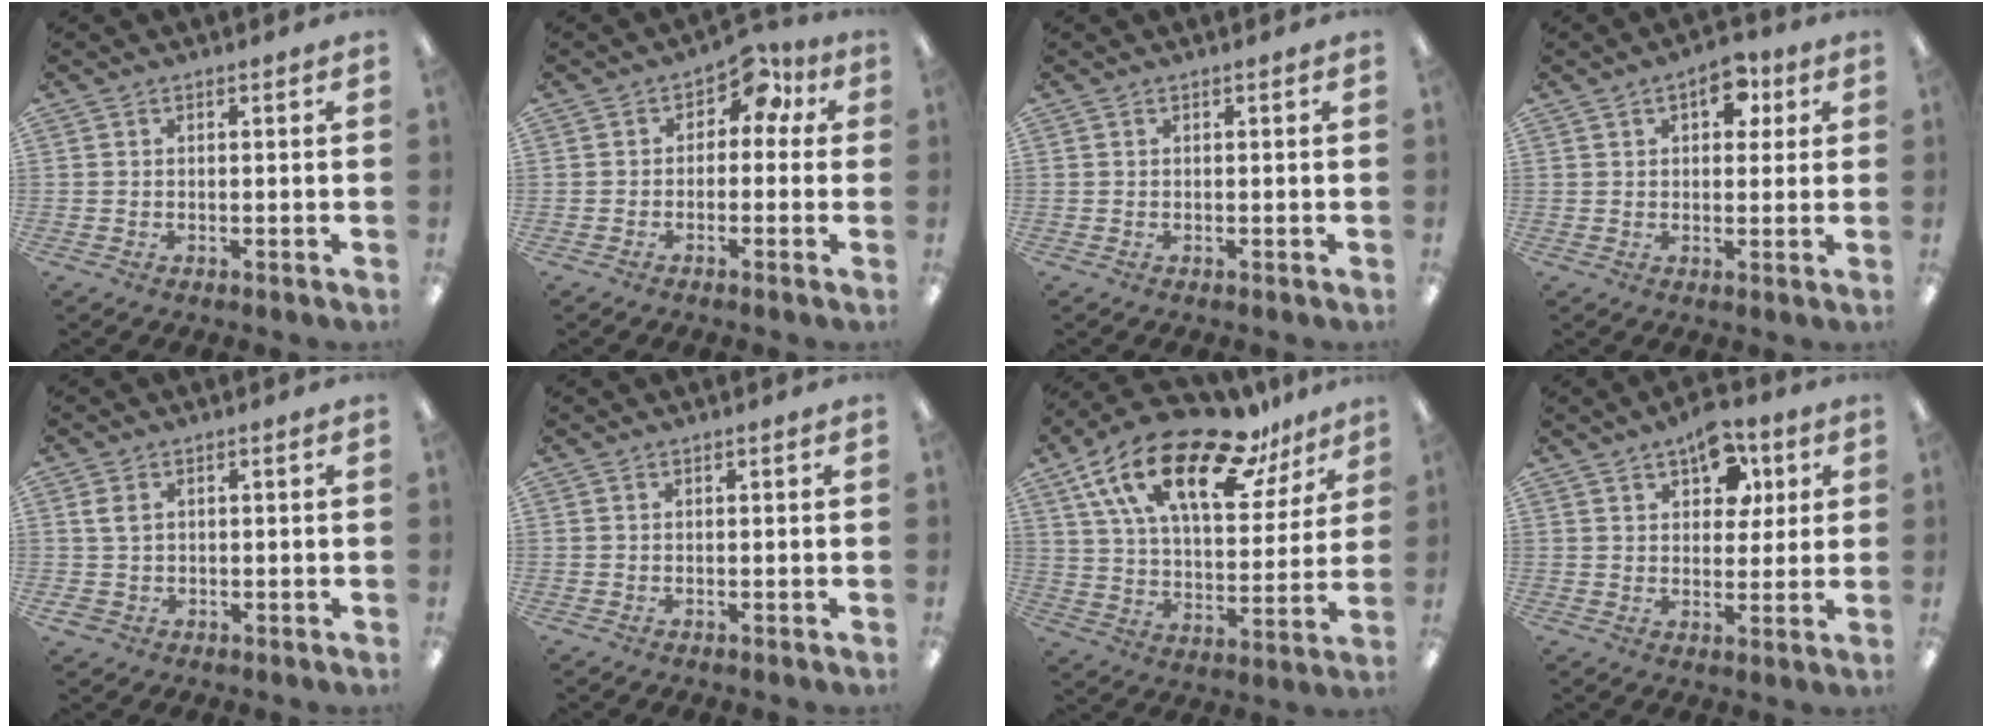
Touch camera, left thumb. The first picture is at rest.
{"total": 6.8, "force": [1.9, 4.7, 4.5], "torque": [-0.051, -0.004, 0.026]}
{"total": 0.0}
{"total": 7.5, "force": [3.2, 4.2, 5.3], "torque": [-0.059, -0.006, 0.050]}
{"total": 3.7, "force": [0.6, 2.7, 2.4], "torque": [-0.054, 0.005, 0.009]}
{"total": 0.0}
{"total": 23.4, "force": [14.8, 9.5, 15.5], "torque": [-0.270, -0.077, 0.255]}
{"total": 9.8, "force": [5.4, 6.1, 5.4], "torque": [-0.056, -0.016, 0.092]}